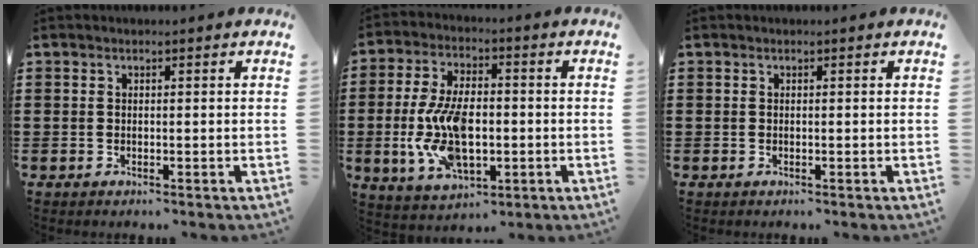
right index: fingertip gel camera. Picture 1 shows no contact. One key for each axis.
{"total": 12.3, "fx": -1.6, "fy": 6.7, "fz": 10.2, "tx": -0.228, "ty": -0.001, "tz": -0.028}
{"total": 0.0}